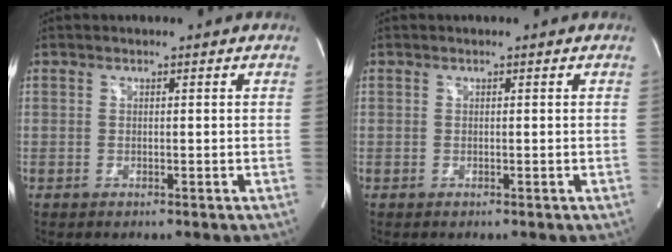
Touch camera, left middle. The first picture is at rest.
{"total": 0.0}